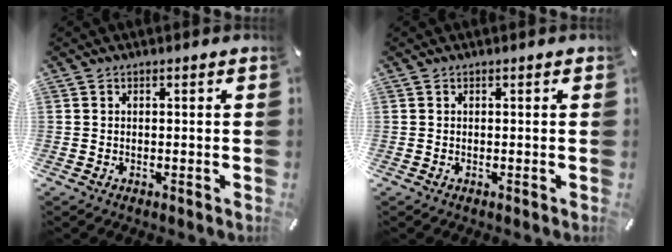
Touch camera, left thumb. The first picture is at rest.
{"total": 0.0}